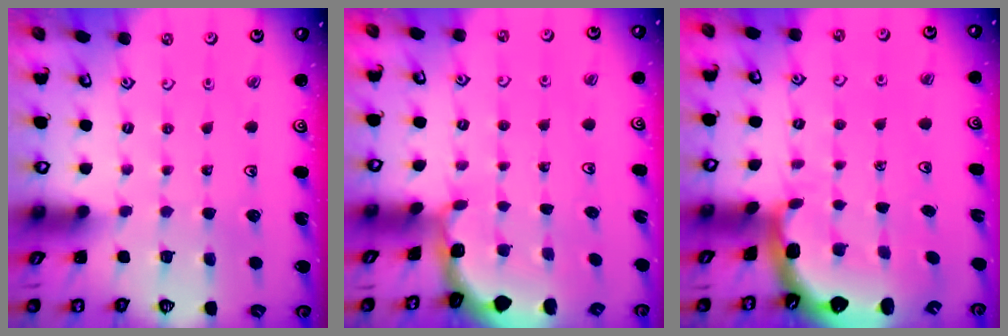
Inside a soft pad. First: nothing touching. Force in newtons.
{"total": 1.6, "press": 1.5, "slide": 0.3}
{"total": 3.4, "press": 2.5, "slide": 2.3}